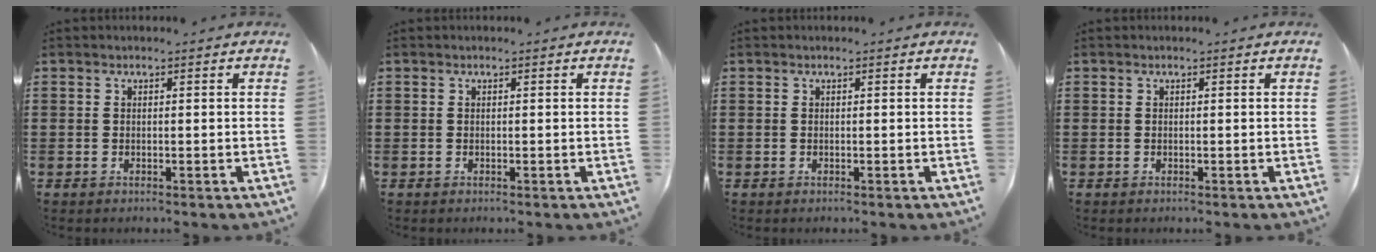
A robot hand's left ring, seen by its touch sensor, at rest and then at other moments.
{"total": 0.0}
{"total": 0.0}
{"total": 0.0}